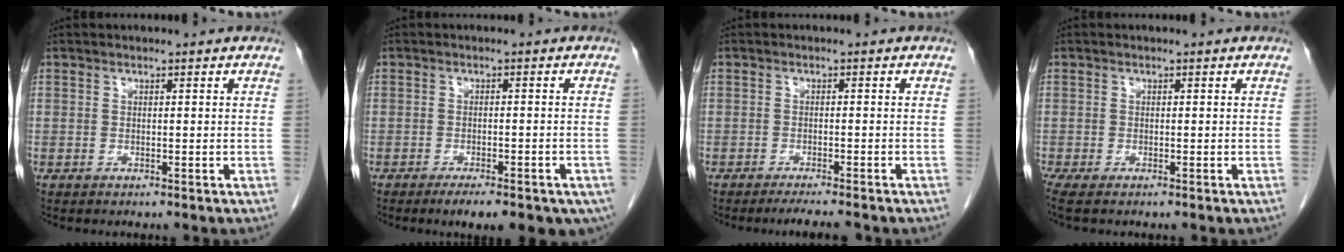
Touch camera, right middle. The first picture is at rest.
{"total": 10.7, "force": [-7.2, 3.5, 7.1], "torque": [-0.072, -0.004, -0.091]}
{"total": 4.6, "force": [-4.0, 0.2, 2.3], "torque": [-0.027, -0.008, -0.059]}
{"total": 1.8, "force": [-1.4, 0.1, 1.1], "torque": [-0.024, -0.008, -0.027]}